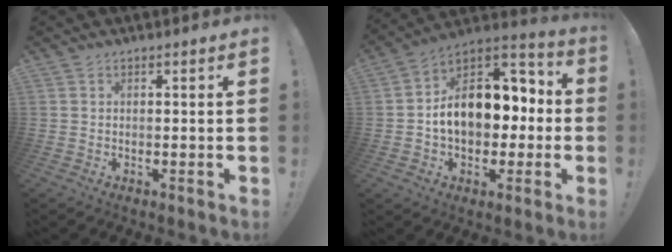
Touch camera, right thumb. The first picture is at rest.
{"total": 16.0, "force": [0.1, 11.8, 10.9], "torque": [-0.147, 0.007, 0.014]}